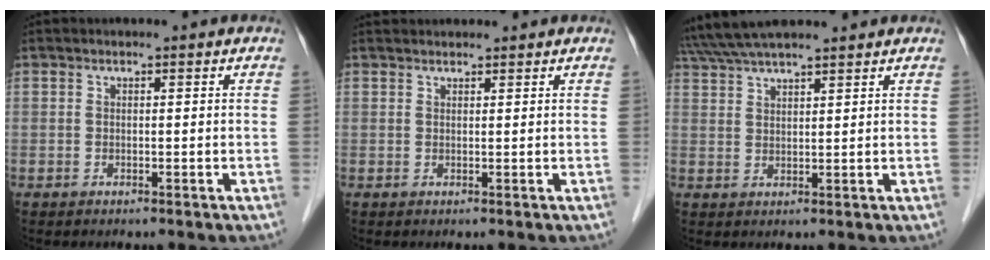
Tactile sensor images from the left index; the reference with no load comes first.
{"total": 2.9, "force": [2.8, 0.6, 0.6], "torque": [-0.007, 0.032, 0.044]}
{"total": 11.2, "force": [9.9, 1.0, 5.1], "torque": [-0.098, 0.044, 0.166]}